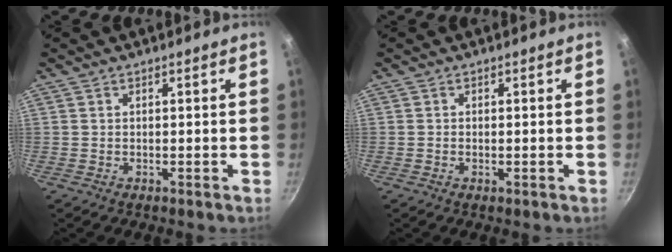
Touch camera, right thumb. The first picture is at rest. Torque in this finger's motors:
{"motor_torque": [-0.48, -0.07, -0.25, 0.02, 0.05]}